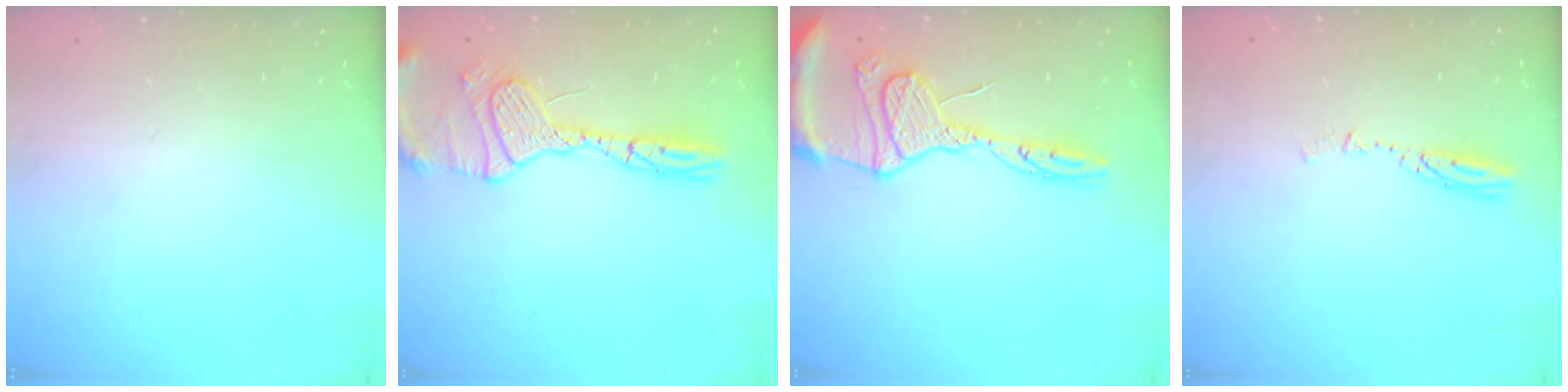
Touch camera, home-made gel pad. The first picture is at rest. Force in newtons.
{"total": 16.1, "press": 15.2, "slide": 5.3}
{"total": 19.3, "press": 19.2, "slide": 1.8}
{"total": 3.8, "press": 3.7, "slide": 0.2}